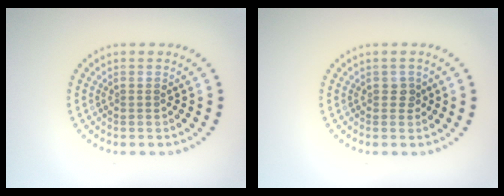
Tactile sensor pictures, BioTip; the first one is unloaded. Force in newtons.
{"total": 0.8, "press": 0.8, "slide": 0.3}